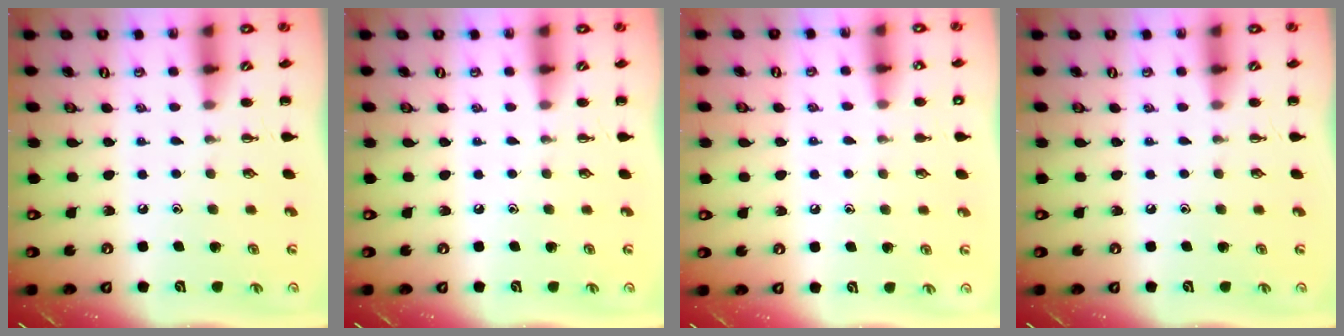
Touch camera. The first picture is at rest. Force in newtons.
{"total": 0.0}
{"total": 7.0, "press": 6.5, "slide": 2.4}
{"total": 0.0}